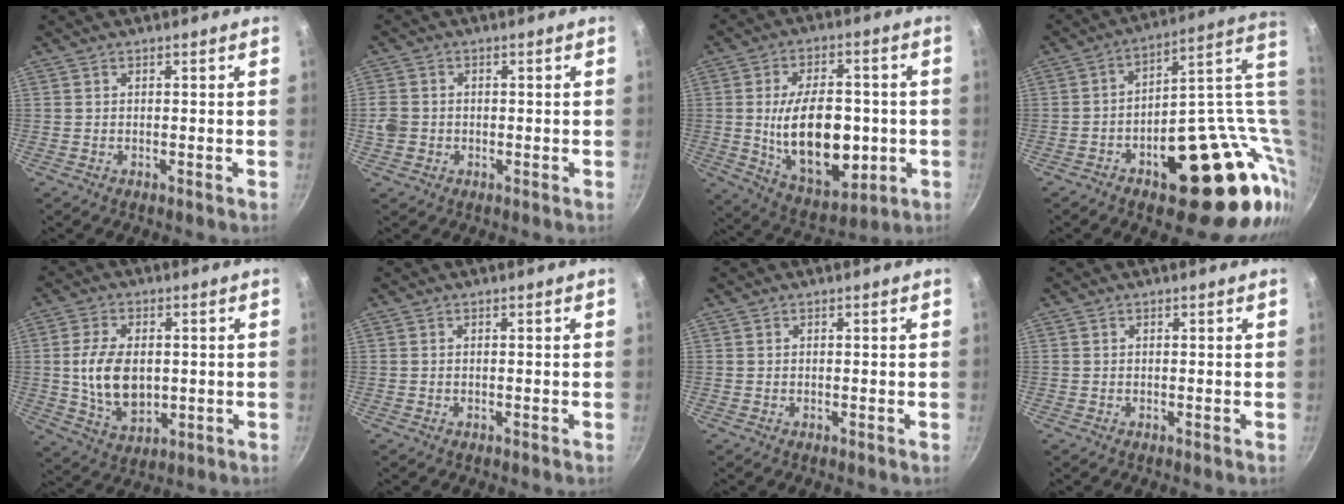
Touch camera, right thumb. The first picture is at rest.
{"total": 4.0, "force": [-0.6, 3.5, 1.9], "torque": [-0.032, 0.008, -0.013]}
{"total": 19.7, "force": [-1.7, 11.2, 16.1], "torque": [-0.217, -0.004, -0.007]}
{"total": 28.6, "force": [1.0, 14.4, 24.7], "torque": [-0.269, 0.012, 0.045]}
{"total": 11.4, "force": [0.3, 7.2, 8.8], "torque": [-0.149, -0.007, 0.013]}
{"total": 0.0}
{"total": 0.0}
{"total": 0.0}